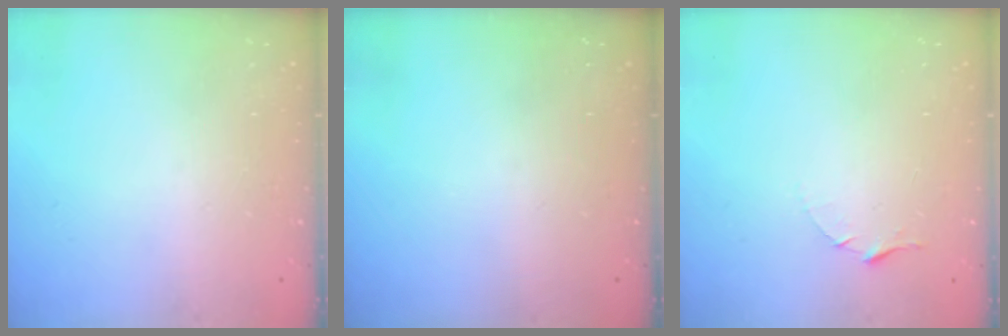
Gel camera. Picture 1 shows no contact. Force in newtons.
{"total": 0.0}
{"total": 5.4, "press": 5.4, "slide": 0.5}